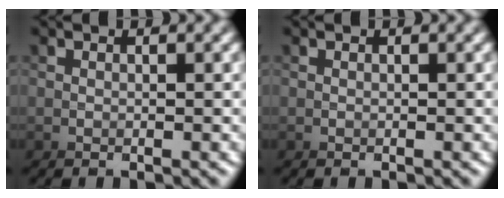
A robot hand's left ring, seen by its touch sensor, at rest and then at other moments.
{"total": 0.0}